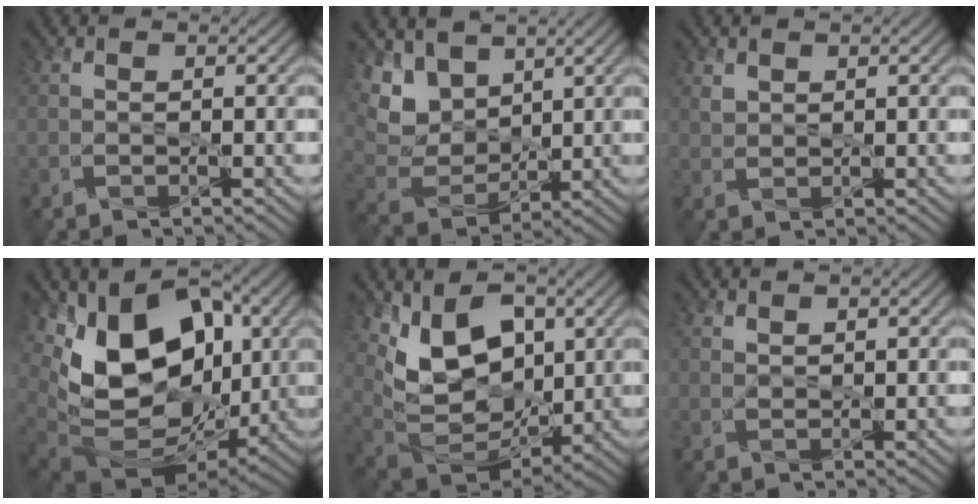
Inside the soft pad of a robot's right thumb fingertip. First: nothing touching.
{"total": 8.4, "force": [4.8, 5.5, 4.2], "torque": [-0.140, 0.000, 0.098]}
{"total": 1.5, "force": [1.1, 0.9, 0.3], "torque": [-0.010, -0.002, 0.024]}
{"total": 18.7, "force": [3.3, 12.8, 13.3], "torque": [-0.238, -0.015, 0.076]}
{"total": 12.4, "force": [3.8, 8.1, 8.6], "torque": [-0.173, -0.015, 0.075]}
{"total": 0.8, "force": [0.7, 0.3, 0.1], "torque": [-0.007, 0.000, 0.016]}